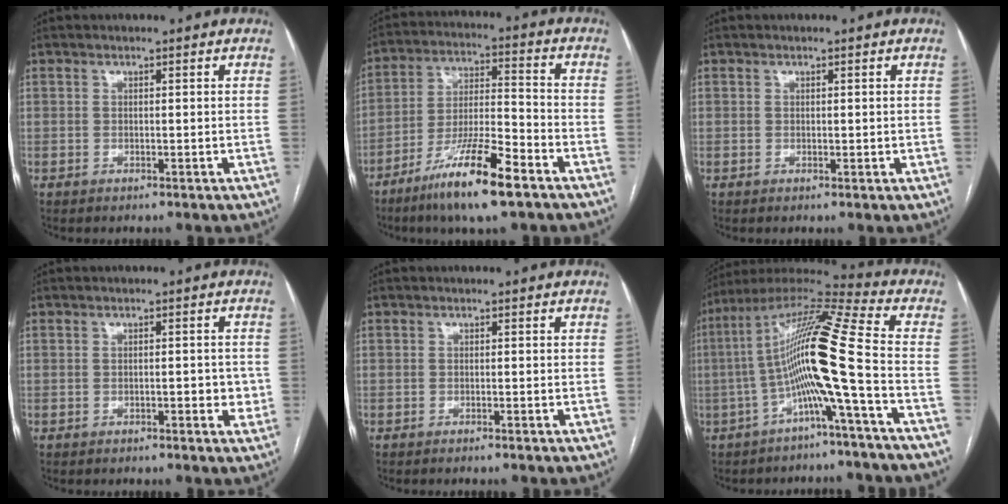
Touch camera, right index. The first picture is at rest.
{"total": 14.0, "force": [-8.7, 1.4, 10.8], "torque": [-0.206, -0.024, -0.157]}
{"total": 0.9, "force": [0.3, 0.5, 0.7], "torque": [-0.009, -0.003, 0.006]}
{"total": 3.0, "force": [-0.4, 1.4, 2.6], "torque": [-0.032, 0.002, -0.004]}
{"total": 0.9, "force": [-0.8, -0.3, 0.4], "torque": [-0.005, 0.003, -0.013]}
{"total": 14.5, "force": [-3.1, -1.4, 14.0], "torque": [-0.257, 0.022, -0.071]}